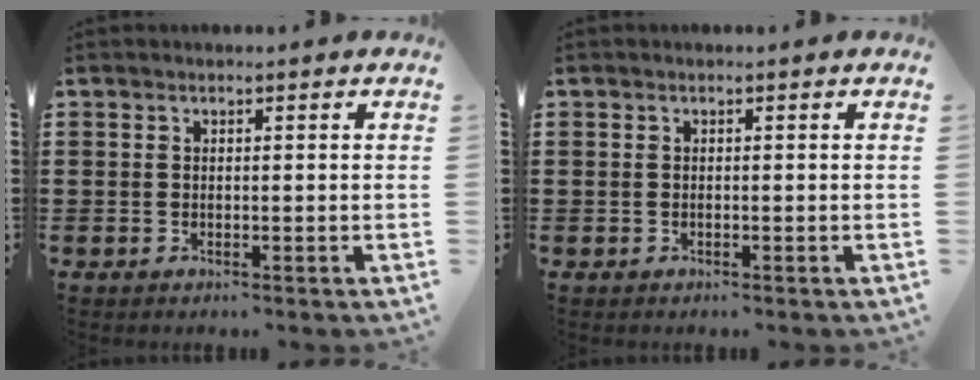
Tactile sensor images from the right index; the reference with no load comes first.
{"total": 0.0}